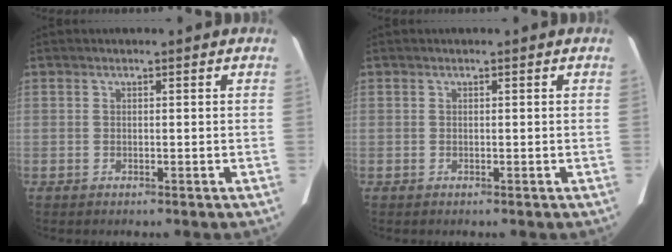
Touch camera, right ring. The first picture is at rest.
{"total": 0.0}